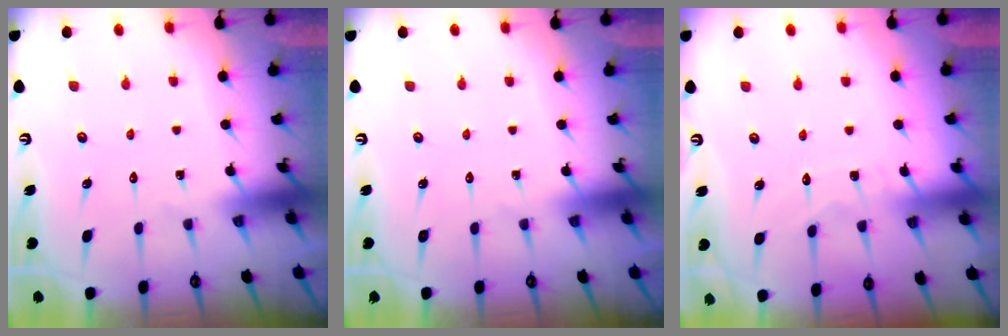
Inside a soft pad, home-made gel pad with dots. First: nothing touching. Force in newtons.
{"total": 0.0}
{"total": 3.7, "press": 3.7, "slide": 0.4}